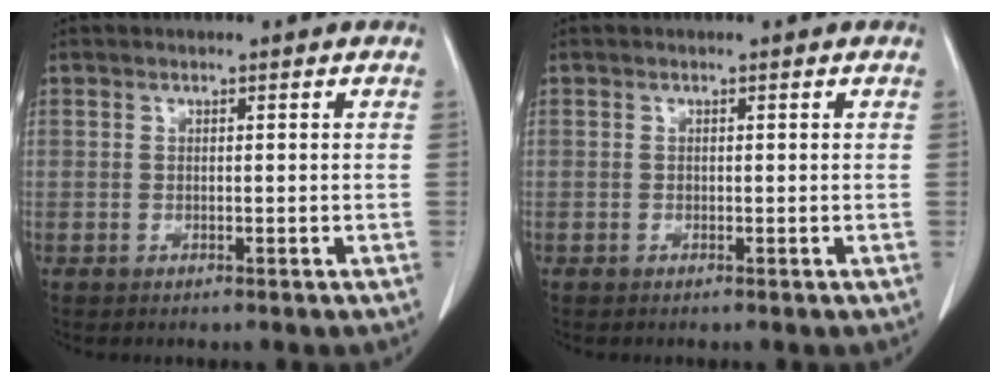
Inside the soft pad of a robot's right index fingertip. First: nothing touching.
{"total": 0.0}